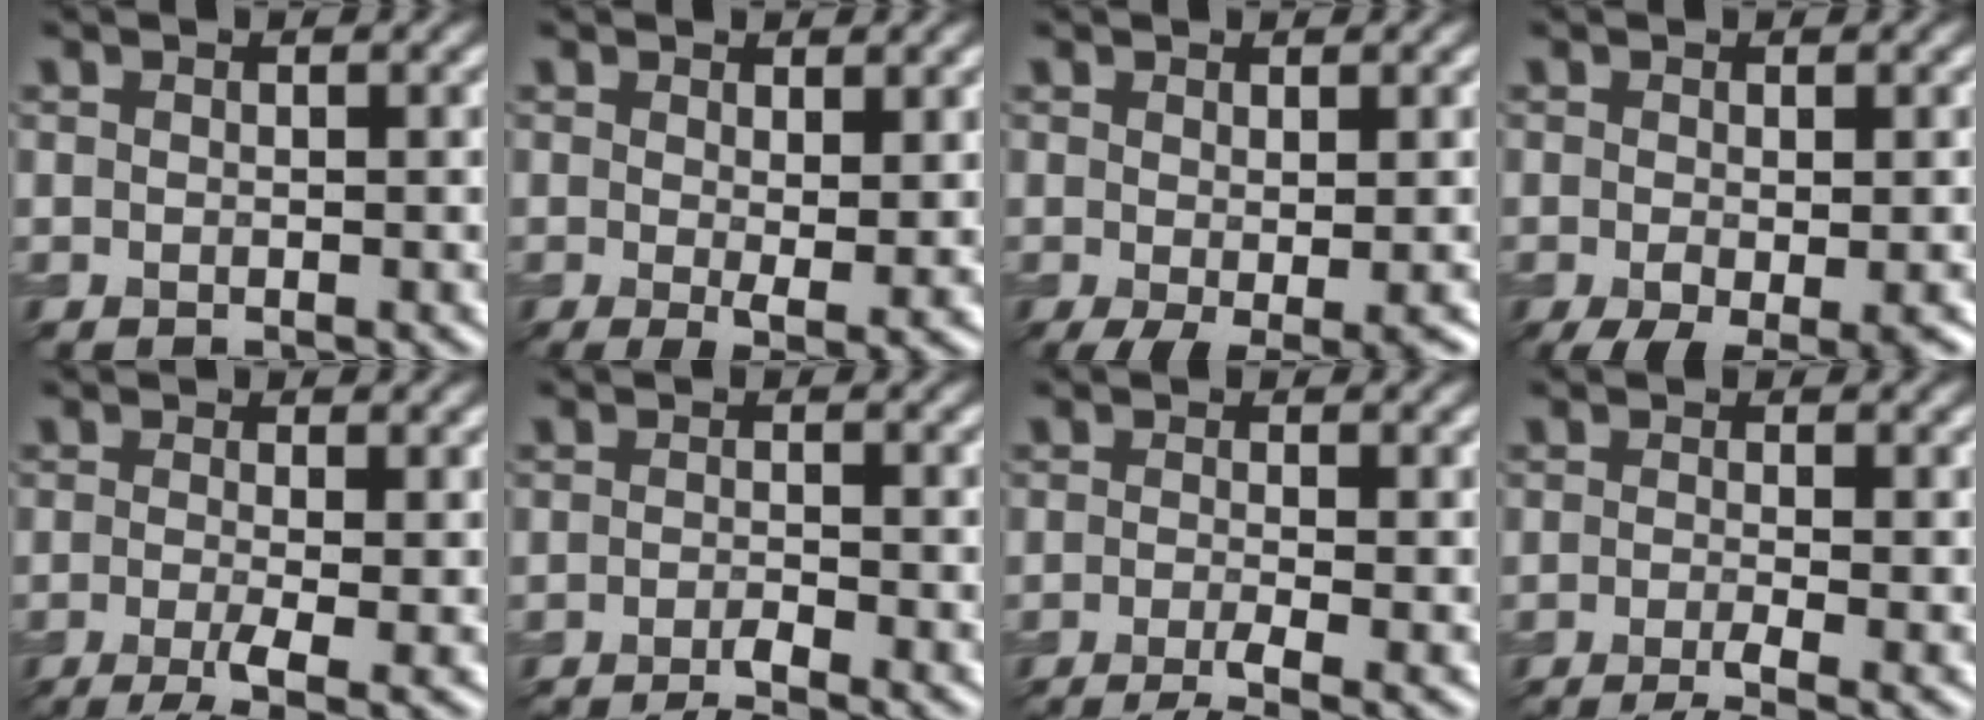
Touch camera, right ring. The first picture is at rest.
{"total": 2.4, "force": [0.4, 0.5, 2.3], "torque": [-0.036, -0.014, 0.011]}
{"total": 3.1, "force": [-1.1, 0.7, 2.8], "torque": [-0.046, -0.010, -0.015]}
{"total": 4.6, "force": [-2.1, 1.6, 3.8], "torque": [-0.059, -0.012, -0.028]}
{"total": 4.6, "force": [-1.9, 1.2, 4.0], "torque": [-0.067, -0.009, -0.035]}
{"total": 2.4, "force": [-1.6, 0.4, 1.8], "torque": [-0.026, -0.003, -0.035]}
{"total": 3.6, "force": [-1.9, 0.8, 3.0], "torque": [-0.047, -0.007, -0.039]}
{"total": 3.3, "force": [-1.7, 0.7, 2.7], "torque": [-0.042, -0.008, -0.035]}